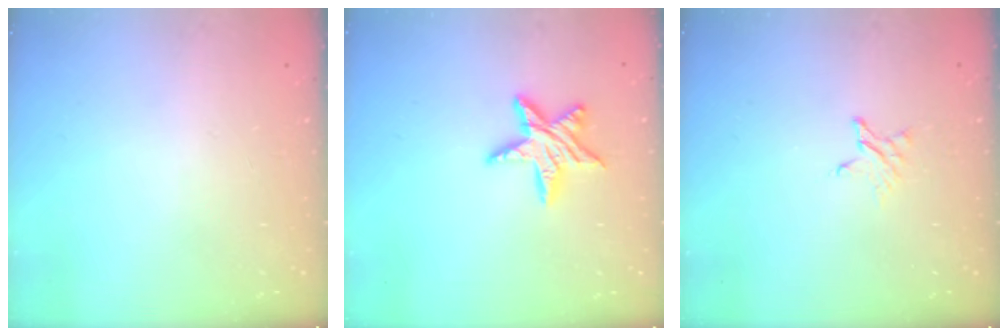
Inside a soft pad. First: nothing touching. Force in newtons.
{"total": 11.3, "press": 11.2, "slide": 0.7}
{"total": 2.3, "press": 2.3, "slide": 0.2}